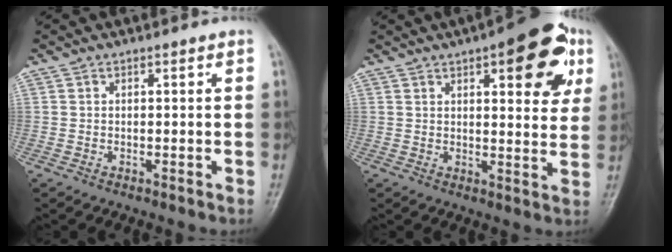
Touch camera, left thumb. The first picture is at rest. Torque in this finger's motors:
{"motor_torque": [2.00, 1.64, 1.20, -1.27, 0.11]}